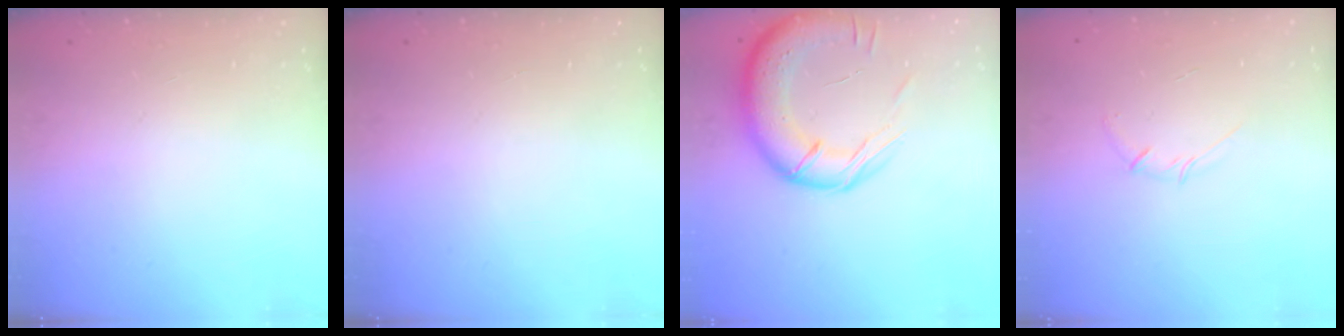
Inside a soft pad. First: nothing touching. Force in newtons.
{"total": 0.0}
{"total": 18.4, "press": 18.0, "slide": 3.7}
{"total": 3.7, "press": 3.6, "slide": 0.9}